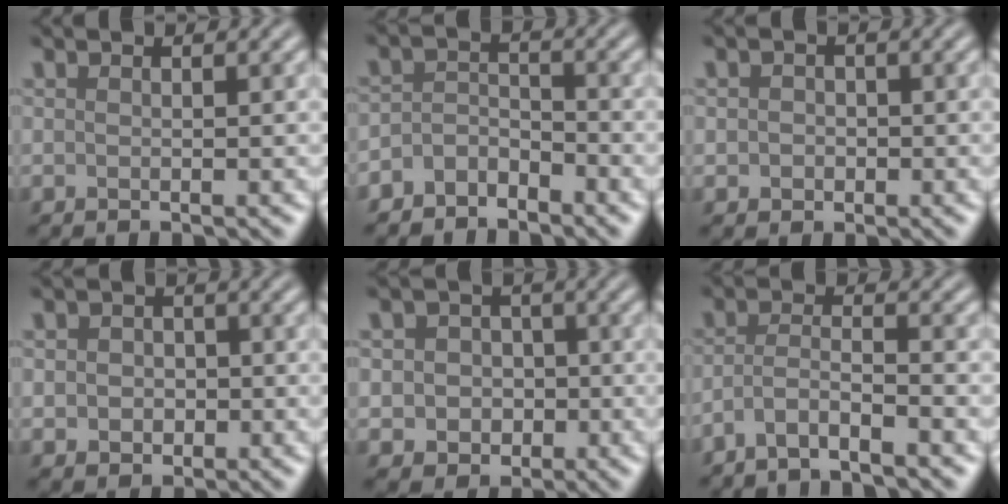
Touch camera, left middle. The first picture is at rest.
{"total": 2.6, "force": [-2.2, 1.2, 0.6], "torque": [-0.011, 0.008, -0.049]}
{"total": 1.4, "force": [-0.1, 1.3, 0.5], "torque": [0.001, -0.004, -0.005]}
{"total": 3.0, "force": [-0.2, 2.5, 1.6], "torque": [-0.015, -0.003, -0.012]}
{"total": 4.3, "force": [-0.3, 3.9, 1.8], "torque": [-0.017, 0.010, -0.020]}
{"total": 2.8, "force": [-2.0, 0.4, 2.0], "torque": [-0.041, 0.003, -0.049]}